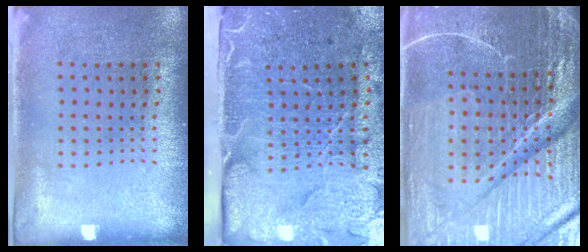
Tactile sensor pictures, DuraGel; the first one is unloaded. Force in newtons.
{"total": 4.9, "press": 4.0, "slide": 3.0}
{"total": 6.8, "press": 6.0, "slide": 3.3}